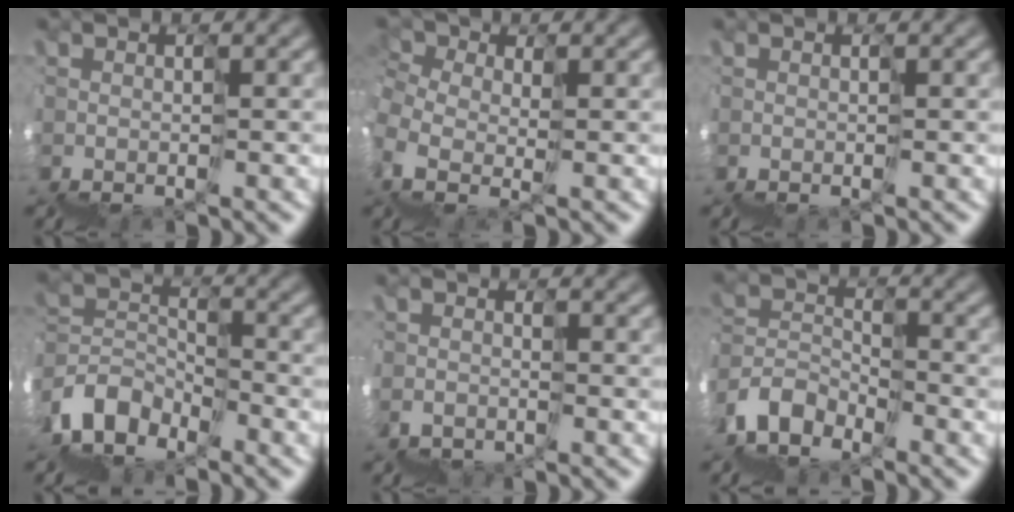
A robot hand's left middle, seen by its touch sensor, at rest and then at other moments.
{"total": 3.3, "force": [1.8, 2.2, 1.6], "torque": [-0.032, 0.023, 0.023]}
{"total": 0.0}
{"total": 2.6, "force": [-1.8, 1.1, -1.4], "torque": [0.032, 0.027, -0.050]}
{"total": 2.2, "force": [-1.4, 1.5, -0.7], "torque": [0.018, 0.007, -0.018]}
{"total": 2.5, "force": [-1.7, 0.9, -1.7], "torque": [0.033, 0.024, -0.045]}